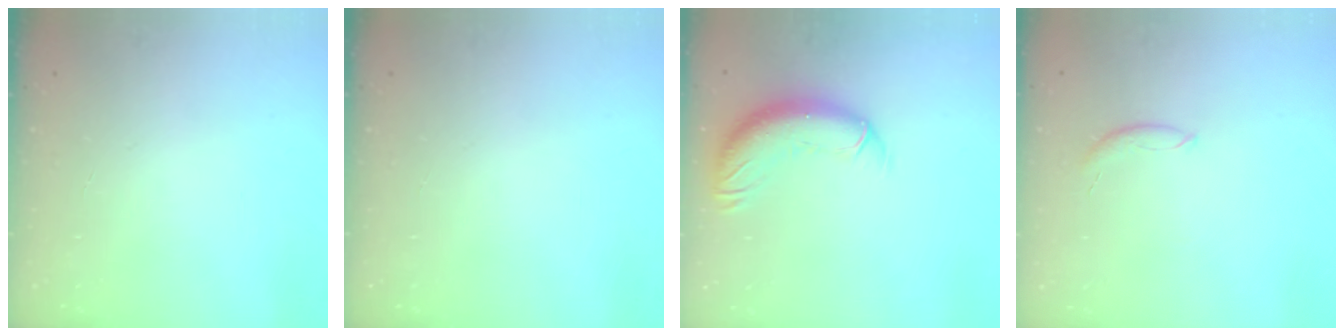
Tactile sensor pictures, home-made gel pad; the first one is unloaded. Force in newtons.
{"total": 0.0}
{"total": 11.7, "press": 11.4, "slide": 2.8}
{"total": 5.8, "press": 5.7, "slide": 0.7}